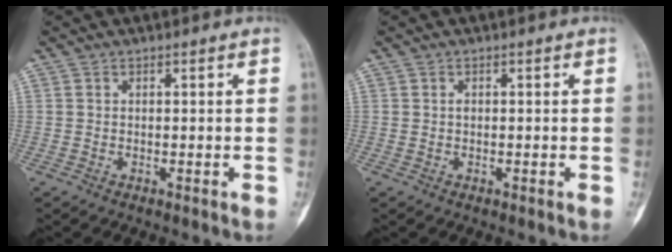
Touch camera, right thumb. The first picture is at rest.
{"total": 0.6, "force": [0.0, 0.4, 0.4], "torque": [-0.007, 0.001, -0.001]}